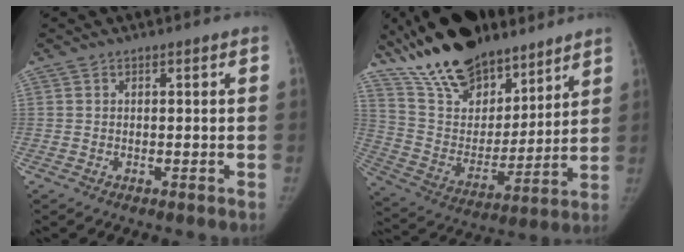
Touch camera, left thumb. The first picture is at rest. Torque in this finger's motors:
{"motor_torque": [3.16, 0.85, 1.04, -1.73, 0.49]}